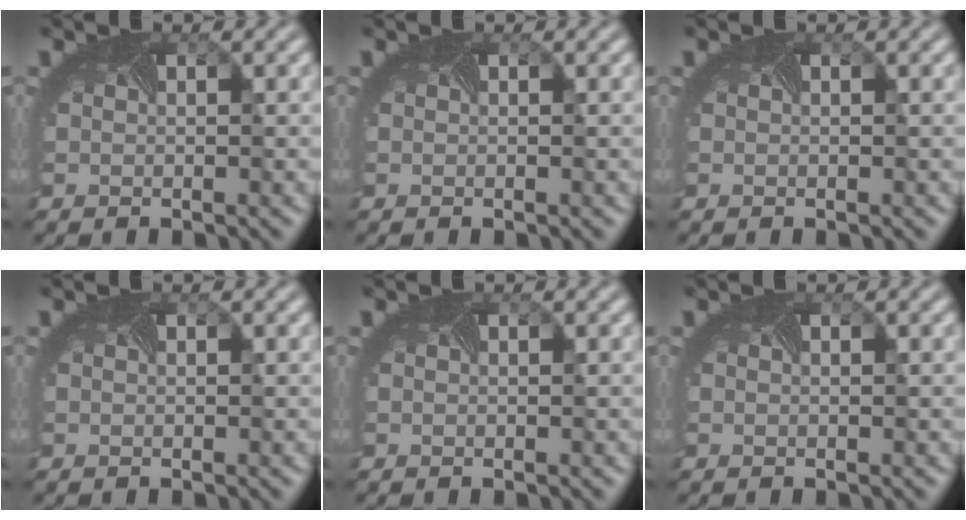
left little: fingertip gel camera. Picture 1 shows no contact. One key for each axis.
{"total": 0.0}
{"total": 0.0}
{"total": 0.0}
{"total": 0.0}
{"total": 0.0}